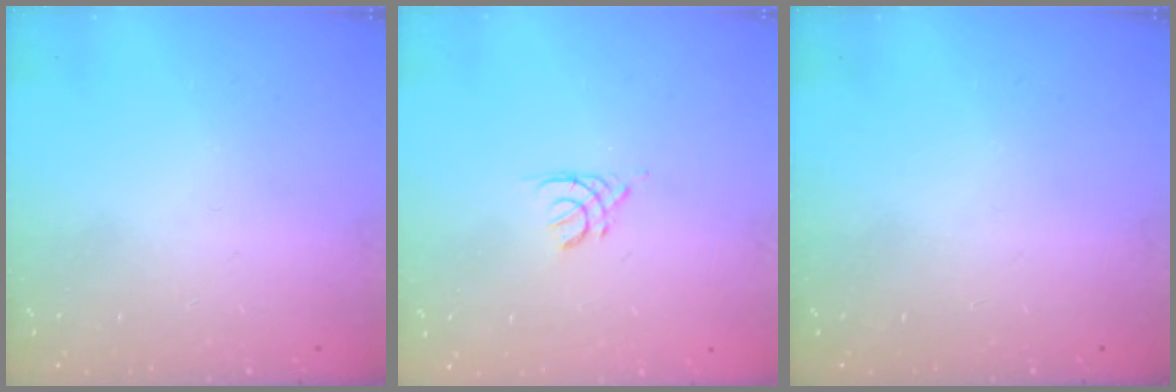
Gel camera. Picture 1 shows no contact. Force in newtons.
{"total": 2.5, "press": 2.5, "slide": 0.6}
{"total": 0.0}